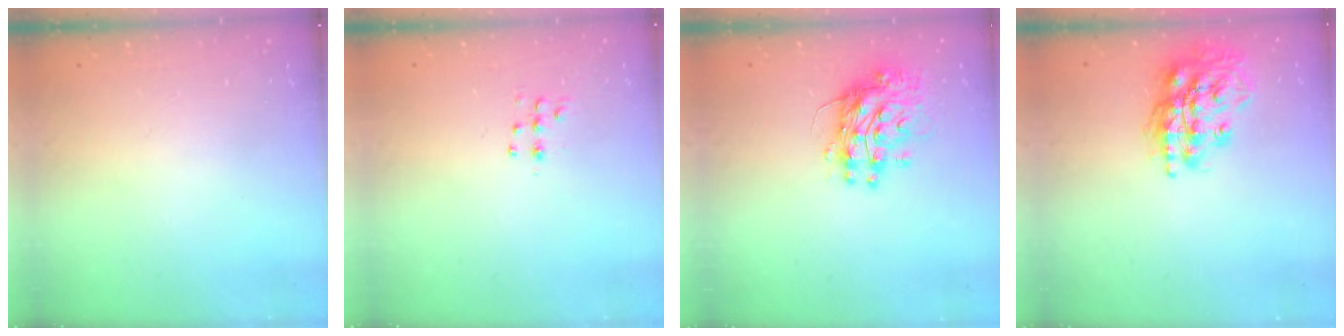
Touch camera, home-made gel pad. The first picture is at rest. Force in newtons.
{"total": 5.2, "press": 5.1, "slide": 1.0}
{"total": 11.7, "press": 11.6, "slide": 1.2}
{"total": 17.0, "press": 16.9, "slide": 2.3}